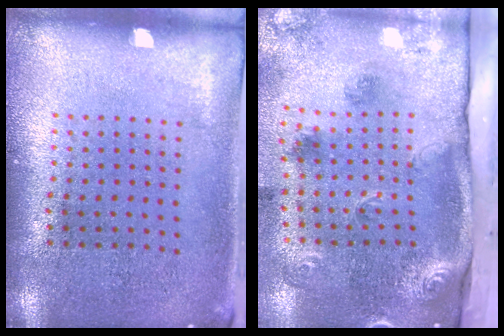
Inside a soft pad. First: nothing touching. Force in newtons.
{"total": 3.2, "press": 2.1, "slide": 2.4}